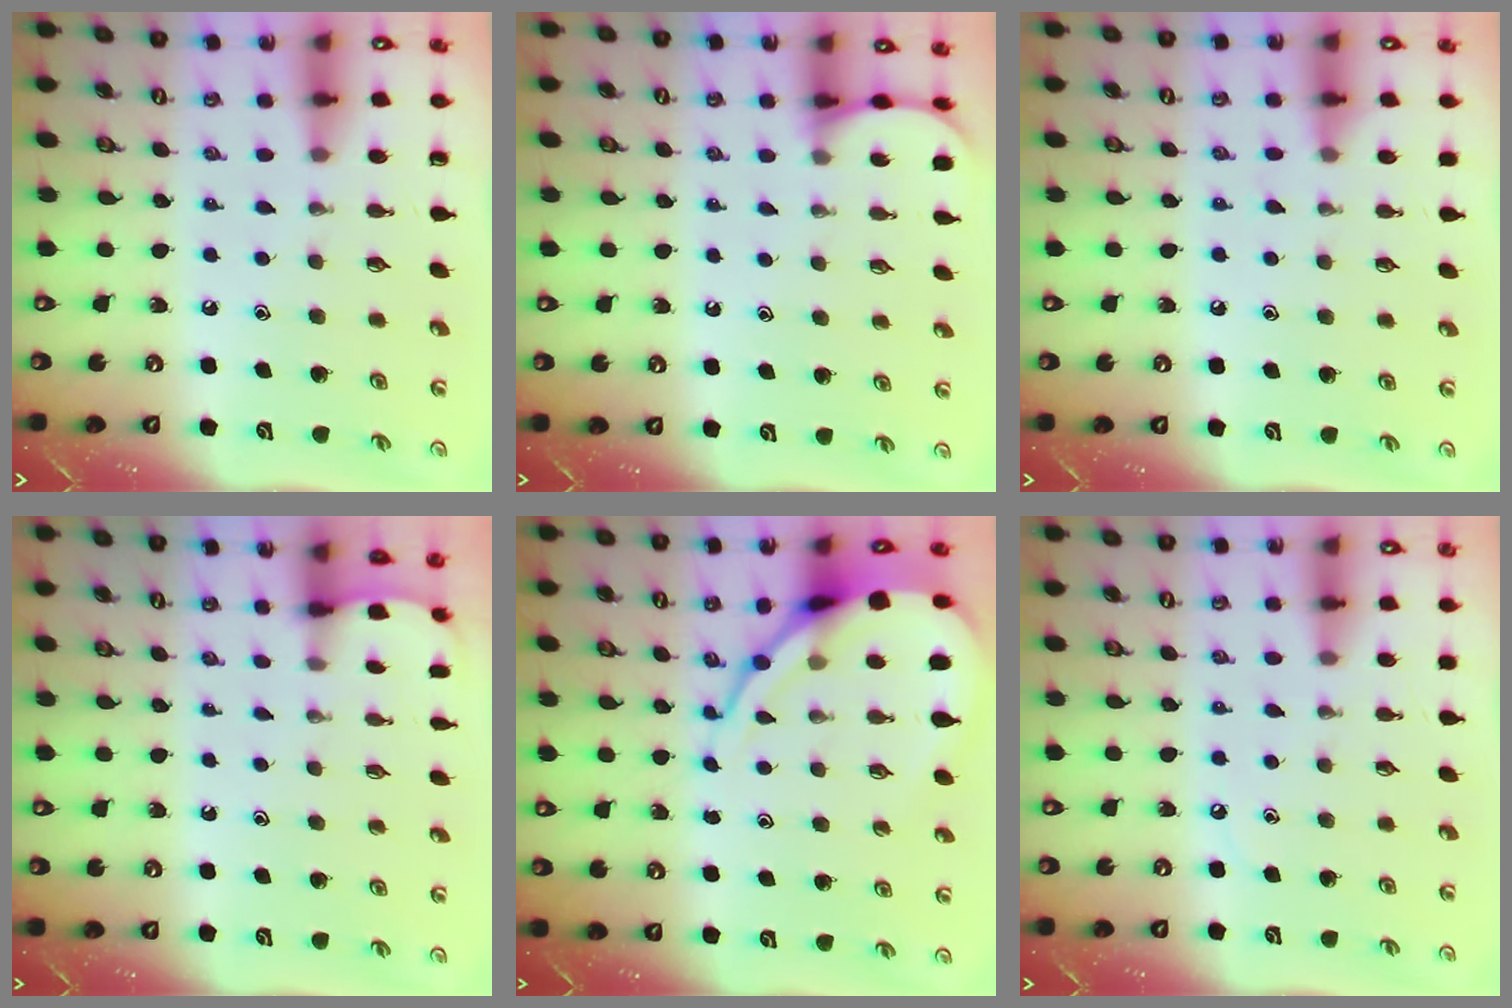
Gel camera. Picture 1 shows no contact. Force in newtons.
{"total": 3.9, "press": 3.8, "slide": 0.5}
{"total": 5.0, "press": 5.0, "slide": 0.7}
{"total": 1.2, "press": 1.2, "slide": 0.1}
{"total": 12.8, "press": 12.7, "slide": 1.4}
{"total": 2.5, "press": 2.5, "slide": 0.4}